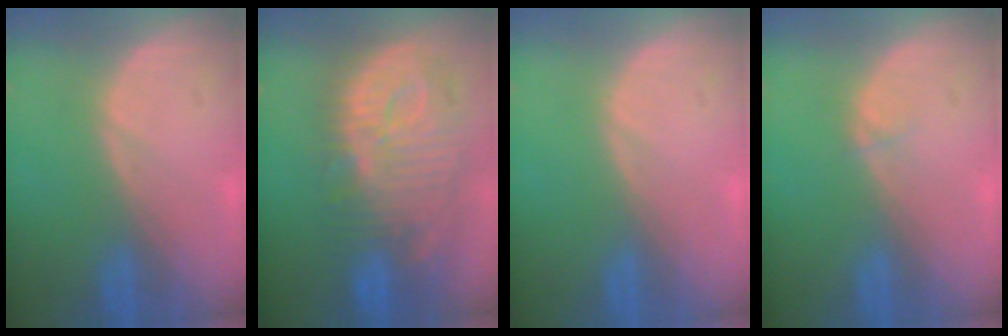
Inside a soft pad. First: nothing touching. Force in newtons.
{"total": 13.4, "press": 11.6, "slide": 6.6}
{"total": 0.0}
{"total": 0.5, "press": 0.5, "slide": 0.1}